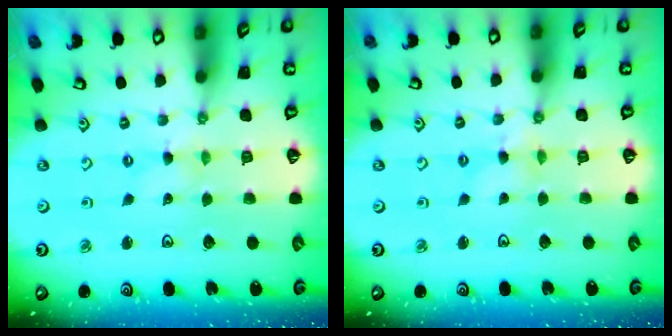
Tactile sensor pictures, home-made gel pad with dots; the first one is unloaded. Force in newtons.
{"total": 2.6, "press": 2.6, "slide": 0.3}